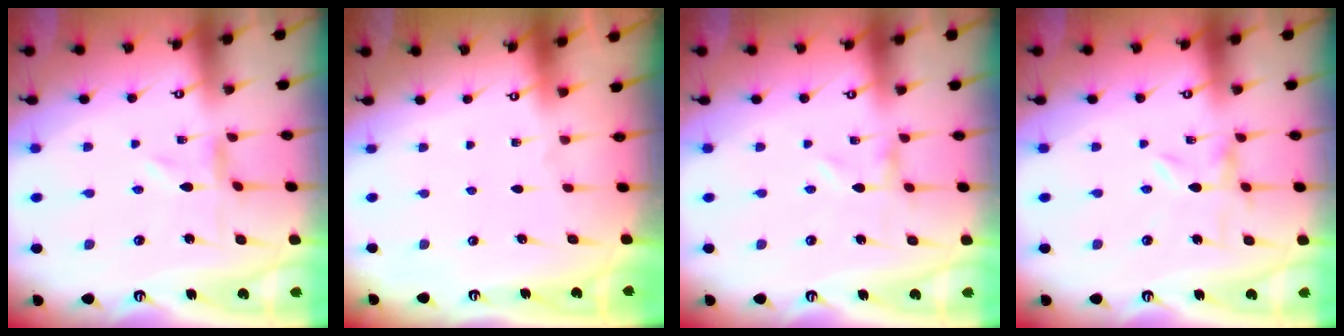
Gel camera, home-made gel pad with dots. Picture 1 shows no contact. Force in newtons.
{"total": 0.0}
{"total": 0.0}
{"total": 0.0}